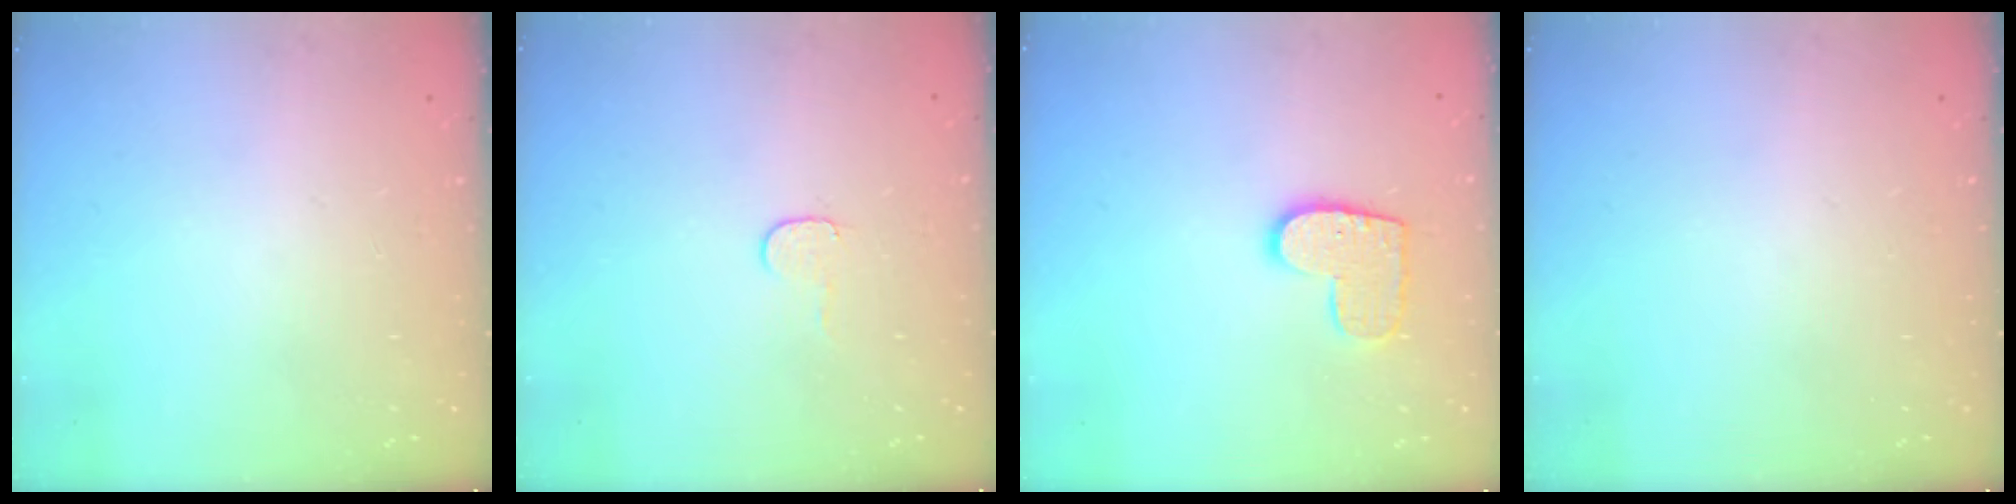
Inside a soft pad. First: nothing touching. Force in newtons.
{"total": 4.0, "press": 4.0, "slide": 0.5}
{"total": 10.2, "press": 10.1, "slide": 0.5}
{"total": 0.0}